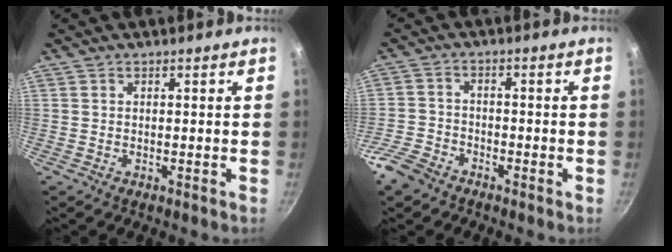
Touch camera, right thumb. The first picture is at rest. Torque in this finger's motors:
{"motor_torque": [0.72, 0.01, -0.16, -0.06, 0.04]}